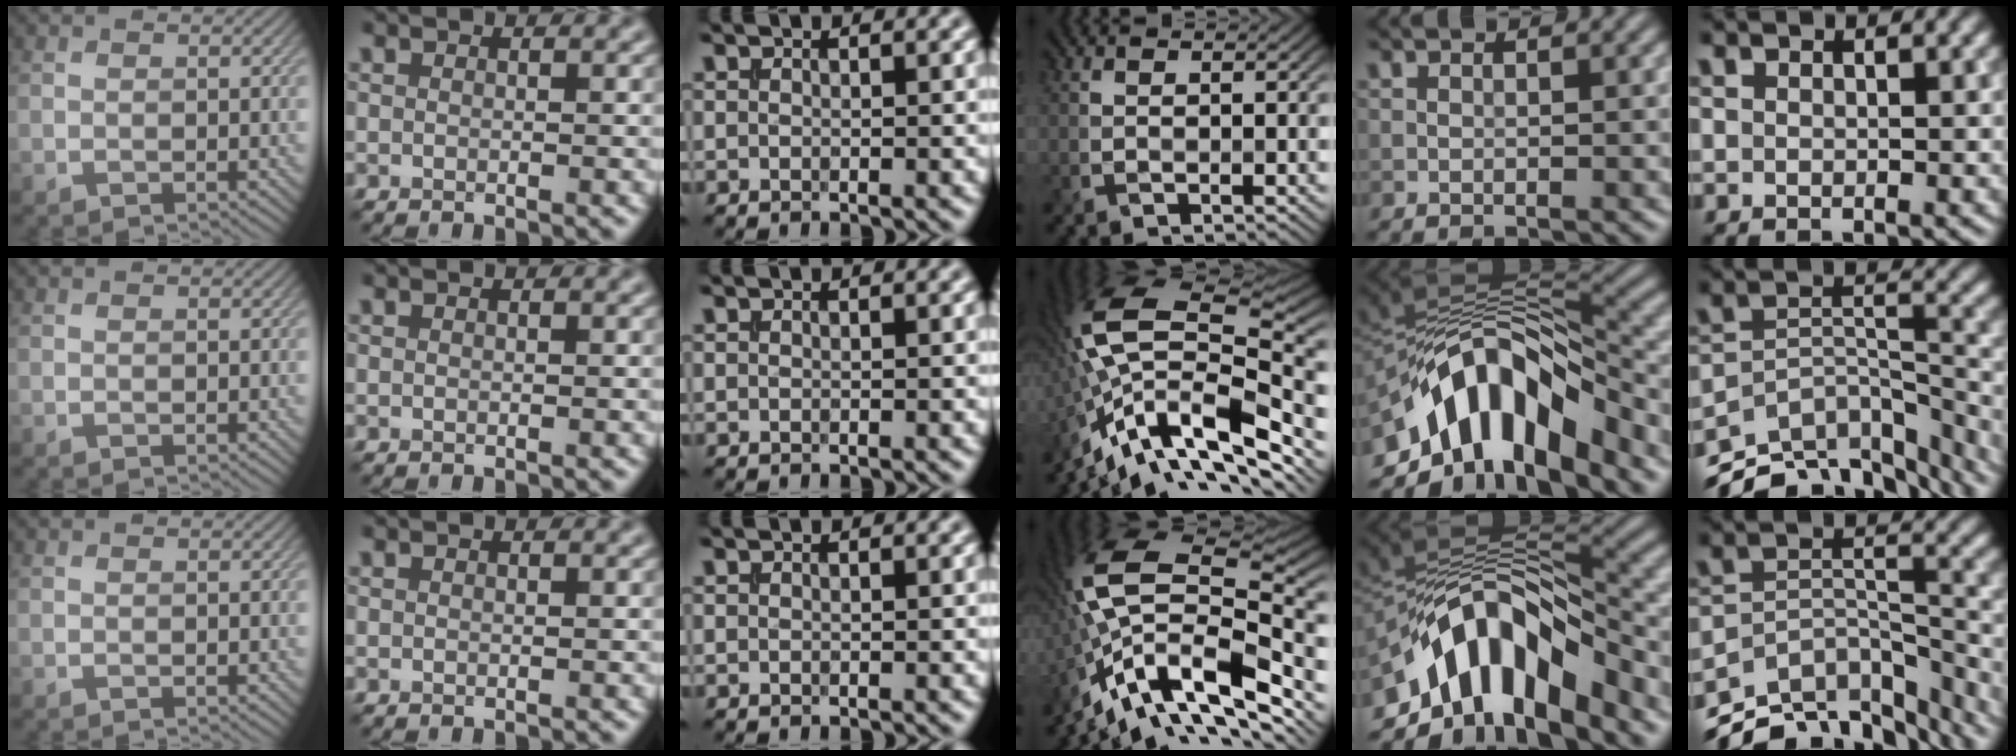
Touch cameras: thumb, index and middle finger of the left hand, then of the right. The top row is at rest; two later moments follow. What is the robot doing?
{"motion": "insert", "object": "file holder"}